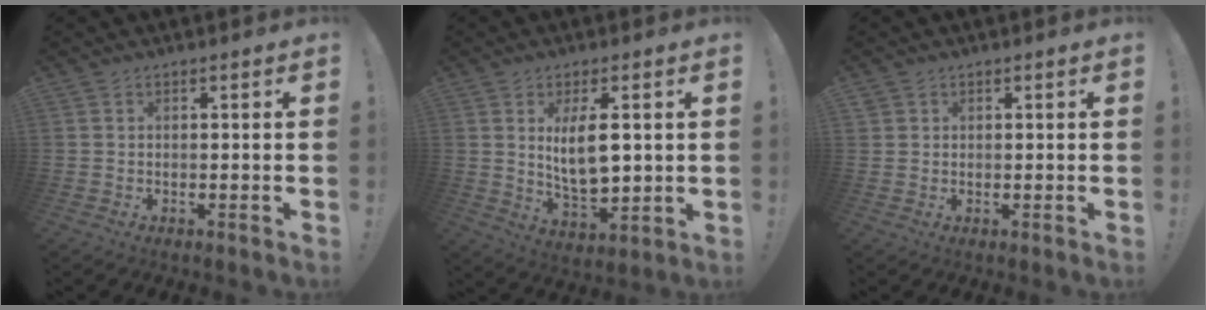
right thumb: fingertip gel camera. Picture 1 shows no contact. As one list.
[{"total": 9.9, "force": [2.2, 4.2, 8.7], "torque": [-0.150, -0.015, 0.032]}, {"total": 1.7, "force": [1.0, 1.3, 0.3], "torque": [-0.003, -0.003, 0.020]}]